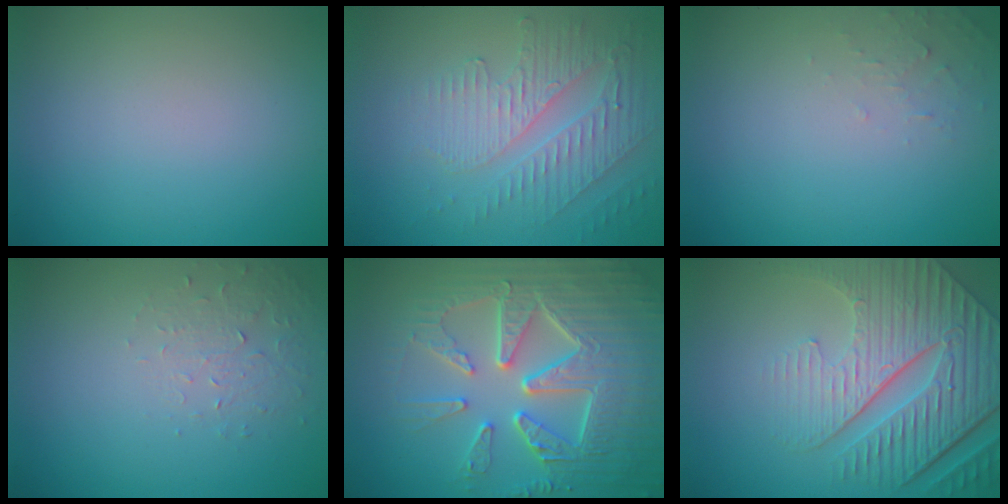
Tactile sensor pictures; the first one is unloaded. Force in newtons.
{"total": 4.0, "press": 3.3, "slide": 2.3}
{"total": 0.9, "press": 0.9, "slide": 0.1}
{"total": 1.4, "press": 0.7, "slide": 1.2}
{"total": 8.9, "press": 6.3, "slide": 6.3}
{"total": 8.5, "press": 6.3, "slide": 5.8}